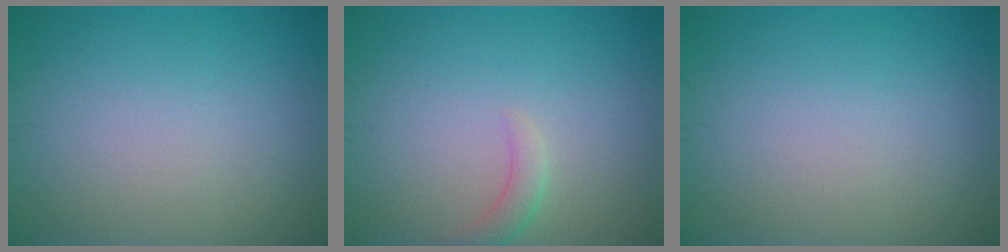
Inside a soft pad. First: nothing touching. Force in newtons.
{"total": 1.6, "press": 1.5, "slide": 0.2}
{"total": 0.0}